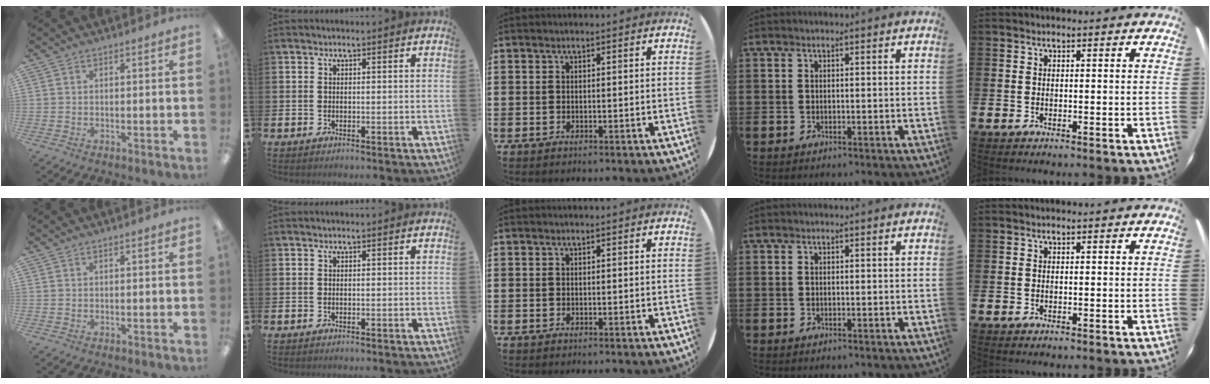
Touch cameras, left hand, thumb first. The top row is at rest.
{}